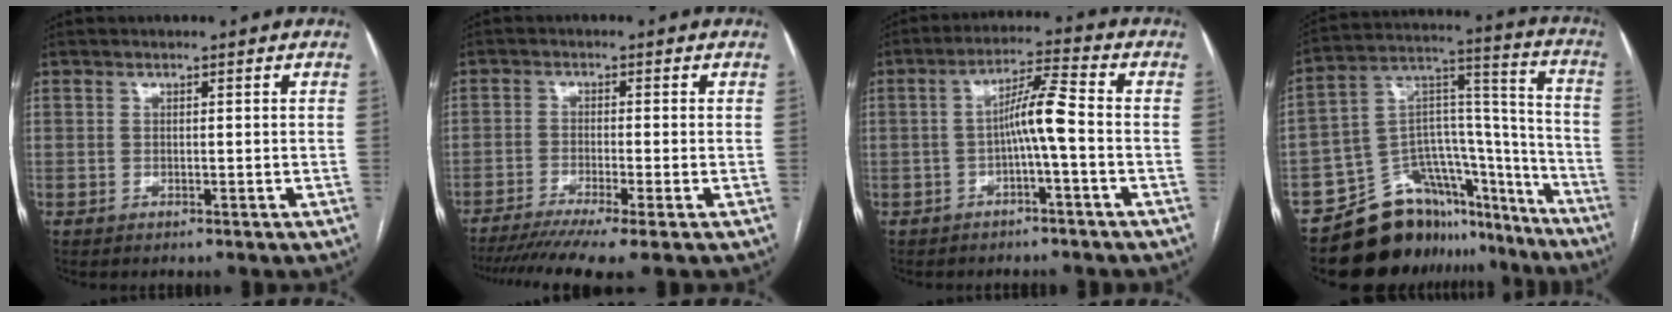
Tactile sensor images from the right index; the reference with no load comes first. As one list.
[{"total": 9.5, "force": [-7.0, 0.0, 6.4], "torque": [-0.102, -0.015, -0.112]}, {"total": 6.1, "force": [-1.1, -0.1, 6.0], "torque": [-0.107, 0.018, -0.020]}, {"total": 19.8, "force": [-16.3, 9.8, 5.5], "torque": [-0.073, 0.083, -0.246]}]